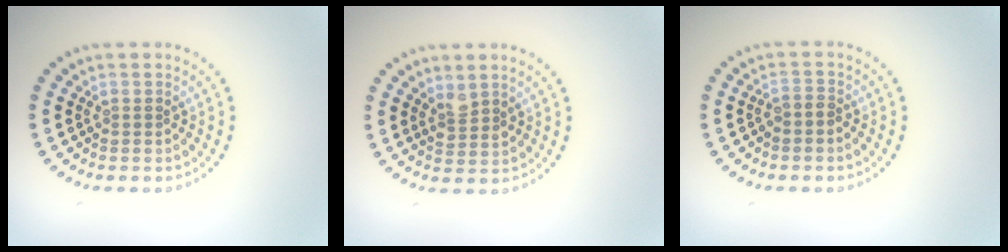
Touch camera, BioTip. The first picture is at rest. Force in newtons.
{"total": 1.6, "press": 1.4, "slide": 0.8}
{"total": 0.9, "press": 0.6, "slide": 0.6}